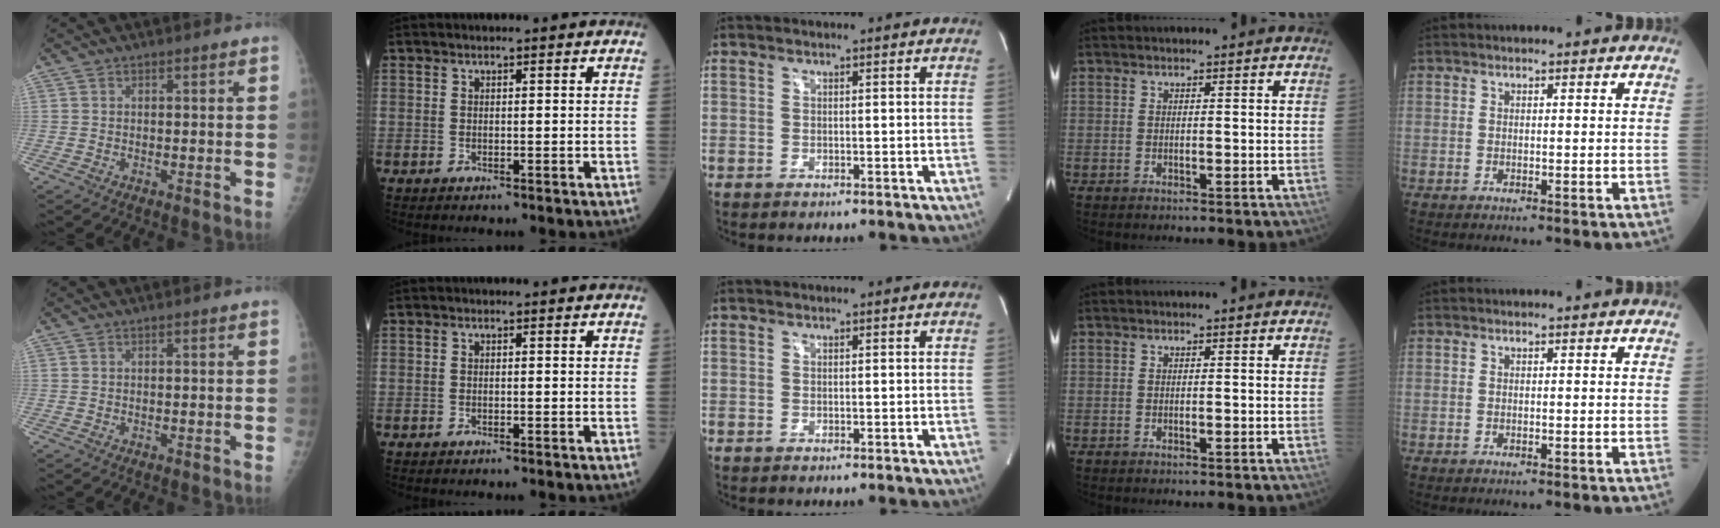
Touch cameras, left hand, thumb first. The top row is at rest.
{}